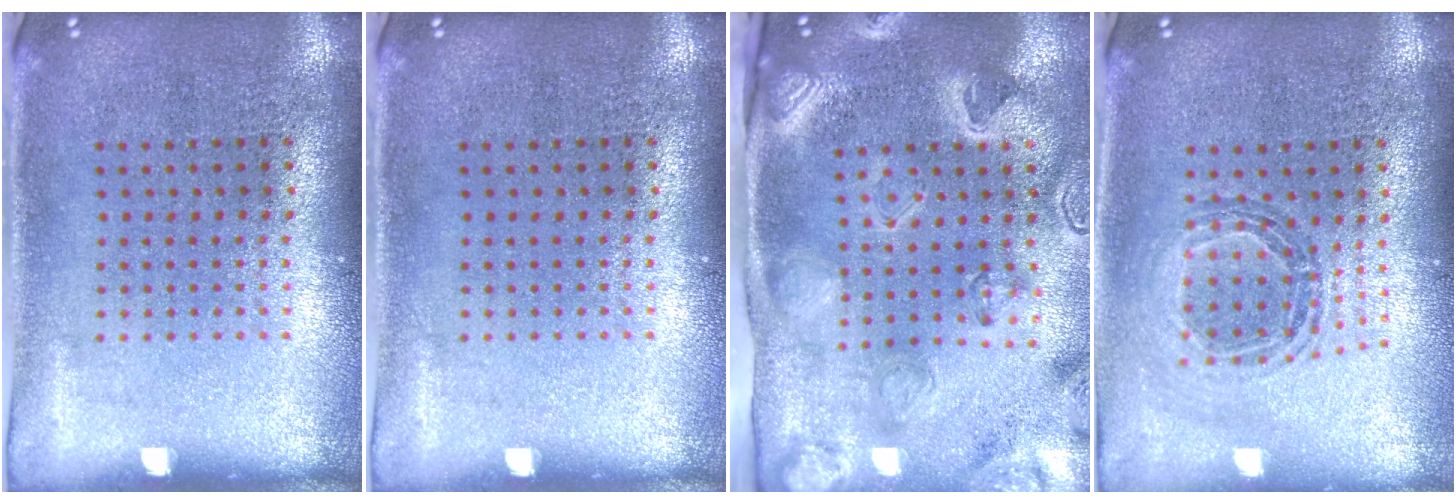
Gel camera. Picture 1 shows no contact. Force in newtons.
{"total": 0.0}
{"total": 3.2, "press": 3.1, "slide": 0.4}
{"total": 0.8, "press": 0.8, "slide": 0.1}